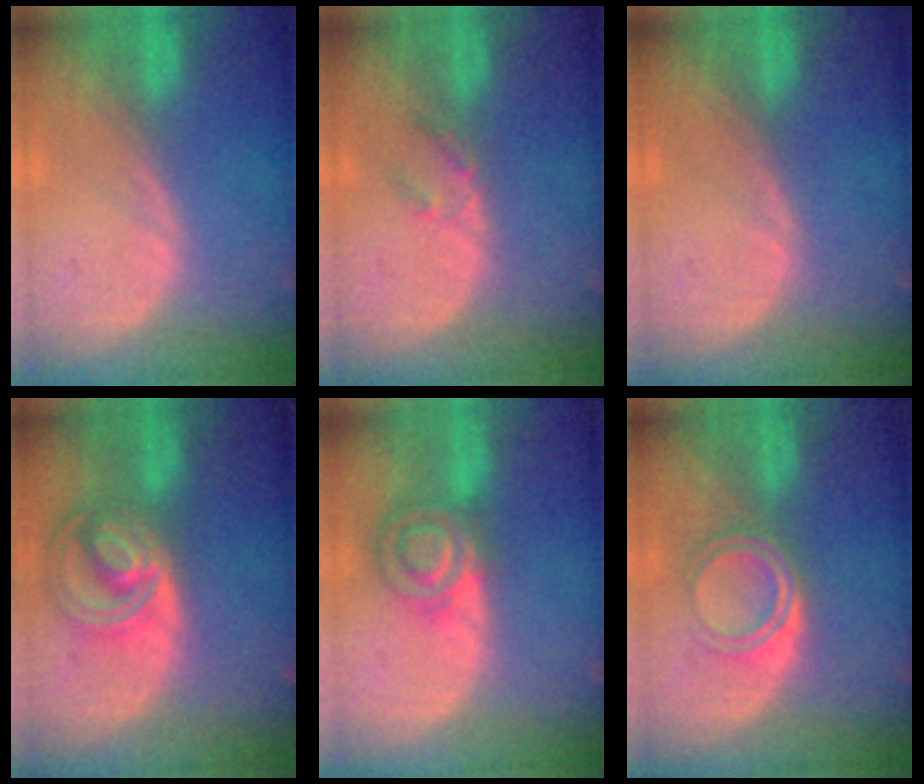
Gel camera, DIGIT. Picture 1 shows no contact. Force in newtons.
{"total": 2.0, "press": 1.8, "slide": 0.9}
{"total": 0.0}
{"total": 8.7, "press": 7.5, "slide": 4.4}
{"total": 6.5, "press": 6.3, "slide": 1.8}
{"total": 4.2, "press": 4.2, "slide": 0.3}